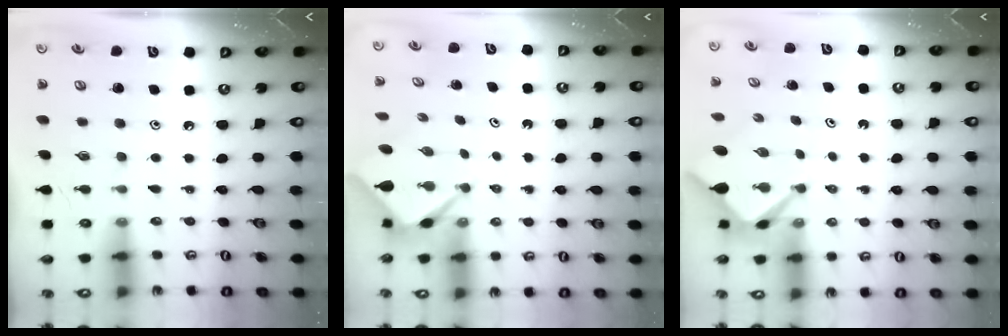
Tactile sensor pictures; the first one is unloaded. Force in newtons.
{"total": 2.7, "press": 2.7, "slide": 0.0}
{"total": 2.6, "press": 2.6, "slide": 0.3}